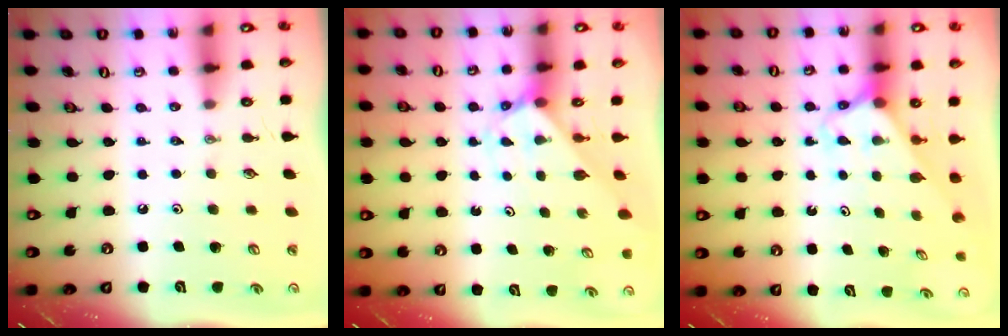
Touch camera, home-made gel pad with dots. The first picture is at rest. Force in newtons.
{"total": 2.1, "press": 2.1, "slide": 0.1}
{"total": 2.5, "press": 2.5, "slide": 0.2}